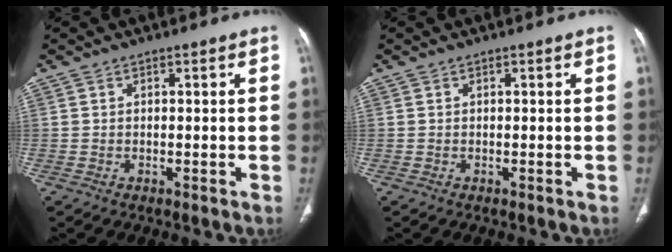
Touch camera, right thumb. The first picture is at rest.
{"total": 0.0}